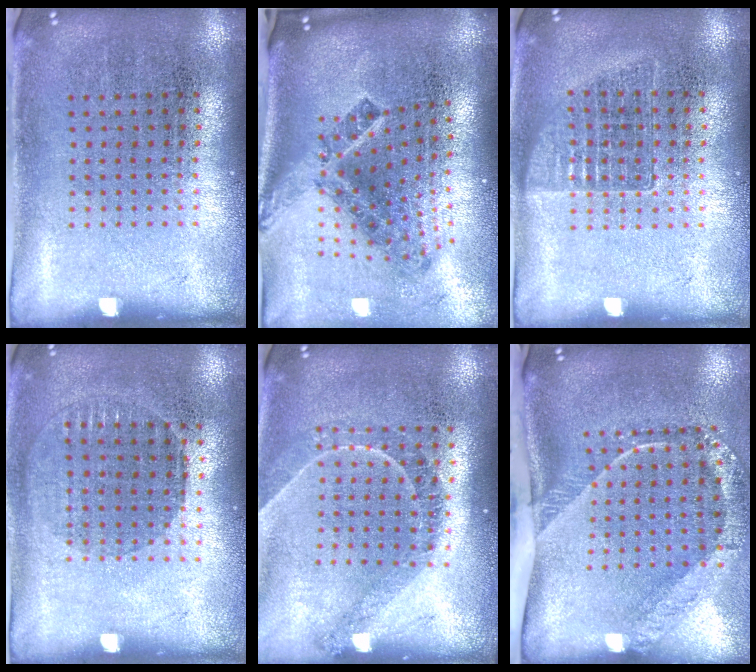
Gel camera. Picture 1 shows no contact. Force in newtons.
{"total": 2.5, "press": 1.5, "slide": 2.0}
{"total": 1.0, "press": 0.9, "slide": 0.4}
{"total": 0.9, "press": 0.9, "slide": 0.3}
{"total": 1.2, "press": 1.2, "slide": 0.4}
{"total": 2.6, "press": 1.7, "slide": 2.0}